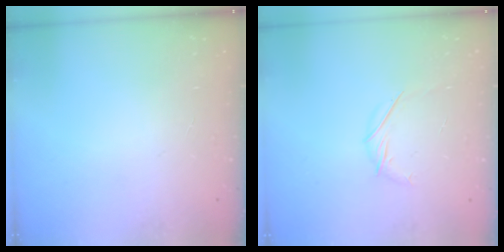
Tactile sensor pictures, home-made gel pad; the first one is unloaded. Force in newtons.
{"total": 4.8, "press": 4.7, "slide": 1.1}